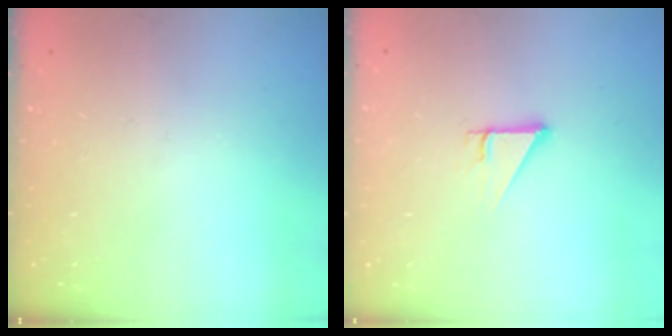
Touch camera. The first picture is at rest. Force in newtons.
{"total": 2.5, "press": 2.5, "slide": 0.1}